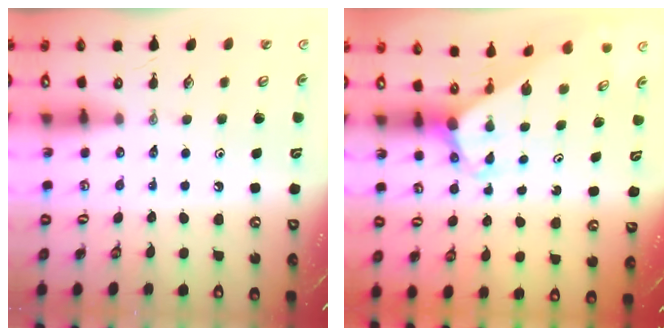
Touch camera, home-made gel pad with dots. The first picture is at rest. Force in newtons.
{"total": 3.5, "press": 3.5, "slide": 0.1}